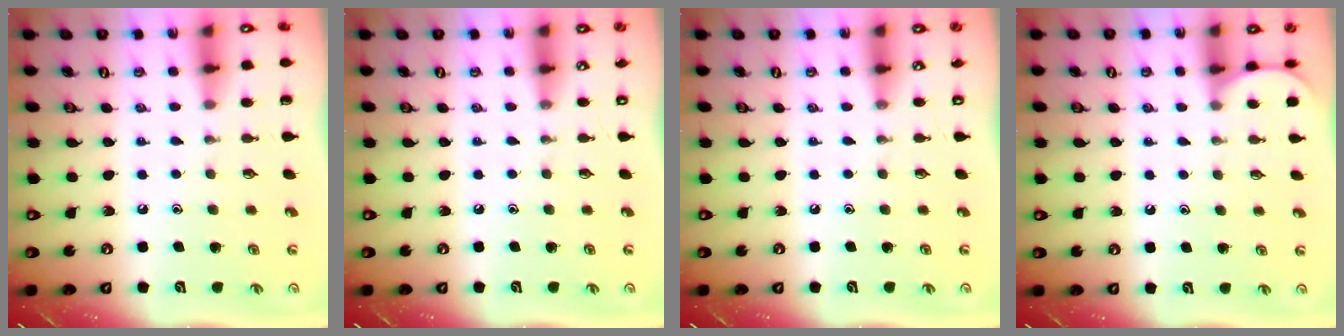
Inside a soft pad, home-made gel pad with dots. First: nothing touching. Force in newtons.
{"total": 0.0}
{"total": 0.0}
{"total": 0.9, "press": 0.9, "slide": 0.2}